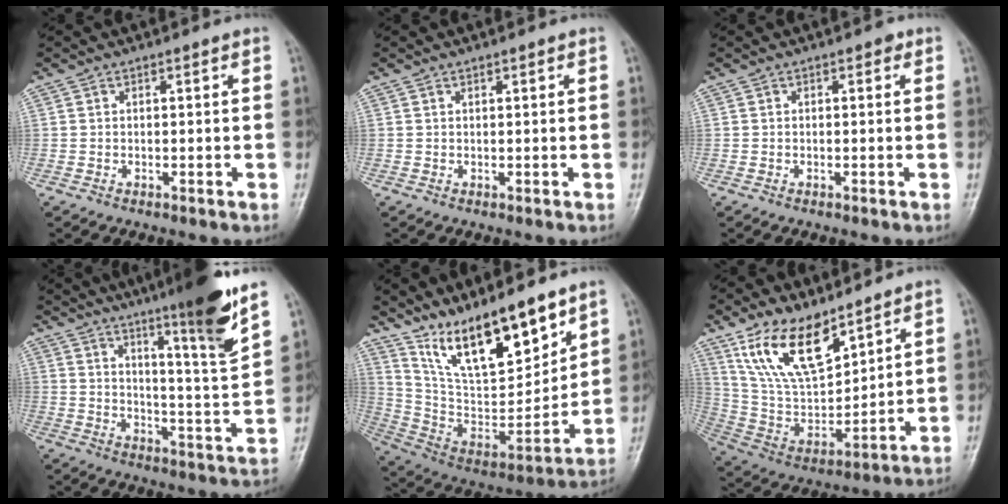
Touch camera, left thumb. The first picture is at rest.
{"total": 0.5, "force": [0.3, 0.1, 0.4], "torque": [-0.006, 0.000, 0.005]}
{"total": 0.8, "force": [0.3, 0.5, 0.5], "torque": [0.001, 0.002, -0.002]}
{"total": 15.3, "force": [10.0, 0.6, 11.6], "torque": [-0.160, -0.063, 0.153]}
{"total": 19.3, "force": [13.8, 6.3, 12.0], "torque": [-0.154, -0.079, 0.260]}
{"total": 16.1, "force": [10.6, 7.0, 9.9], "torque": [-0.153, -0.052, 0.223]}